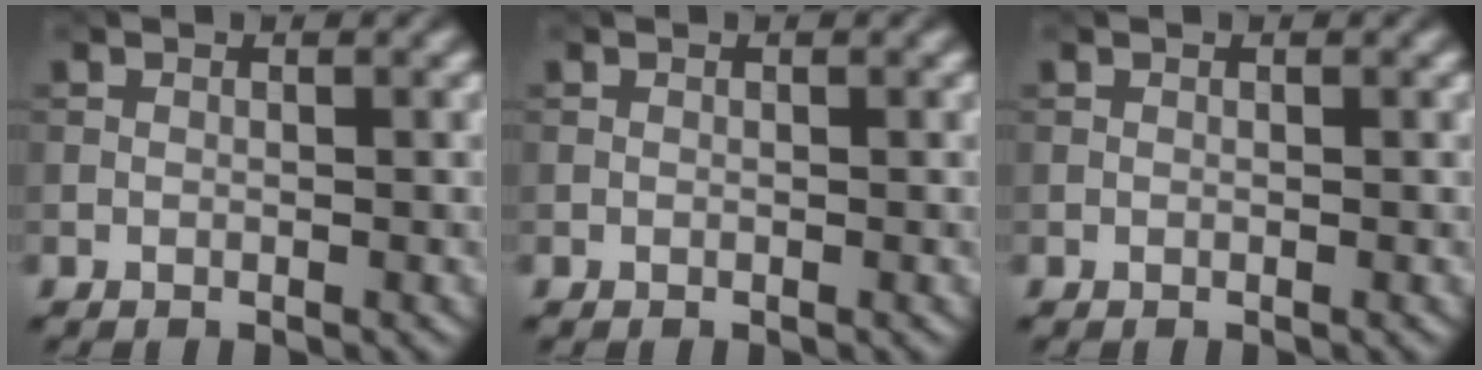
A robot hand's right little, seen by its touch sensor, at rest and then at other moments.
{"total": 0.0}
{"total": 0.0}